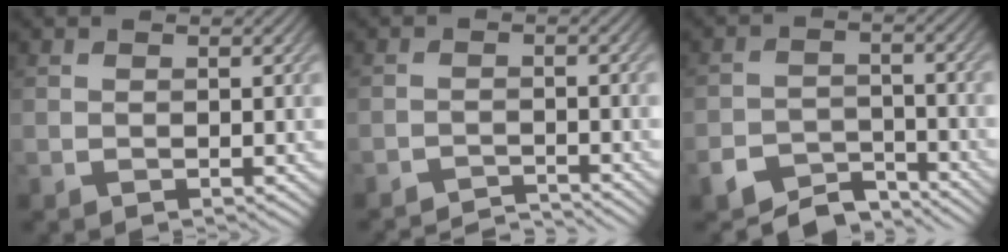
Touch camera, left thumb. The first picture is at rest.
{"total": 4.1, "force": [-3.9, 0.2, 1.0], "torque": [-0.021, 0.004, -0.071]}
{"total": 6.6, "force": [-5.6, 2.6, 2.2], "torque": [-0.034, -0.006, -0.103]}